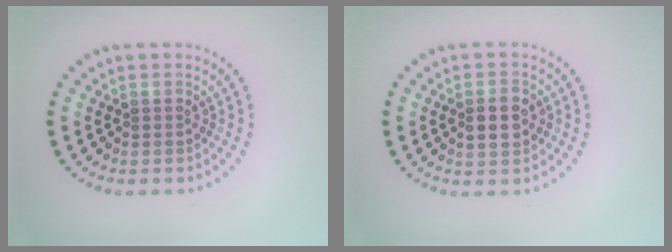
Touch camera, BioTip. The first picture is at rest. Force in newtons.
{"total": 2.8, "press": 2.8, "slide": 0.1}